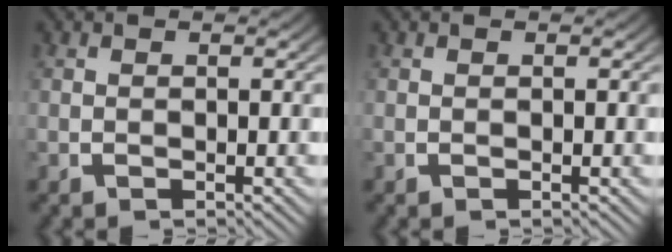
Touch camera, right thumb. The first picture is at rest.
{"total": 0.0}